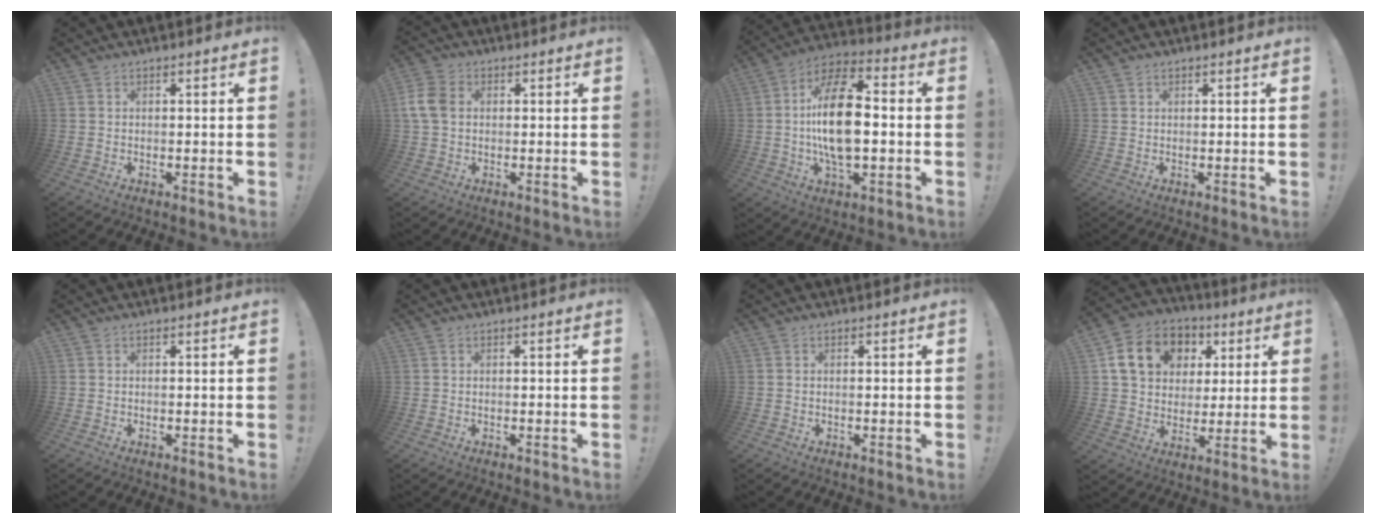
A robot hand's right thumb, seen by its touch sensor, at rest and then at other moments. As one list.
[{"total": 7.7, "force": [1.2, 5.5, 5.2], "torque": [-0.115, 0.004, 0.024]}, {"total": 19.1, "force": [-0.8, 9.7, 16.4], "torque": [-0.291, 0.007, -0.019]}, {"total": 0.6, "force": [0.5, 0.3, 0.1], "torque": [0.001, -0.001, 0.009]}, {"total": 0.0}, {"total": 0.0}, {"total": 0.0}, {"total": 16.4, "force": [6.3, 12.9, 7.9], "torque": [-0.114, -0.012, 0.132]}]